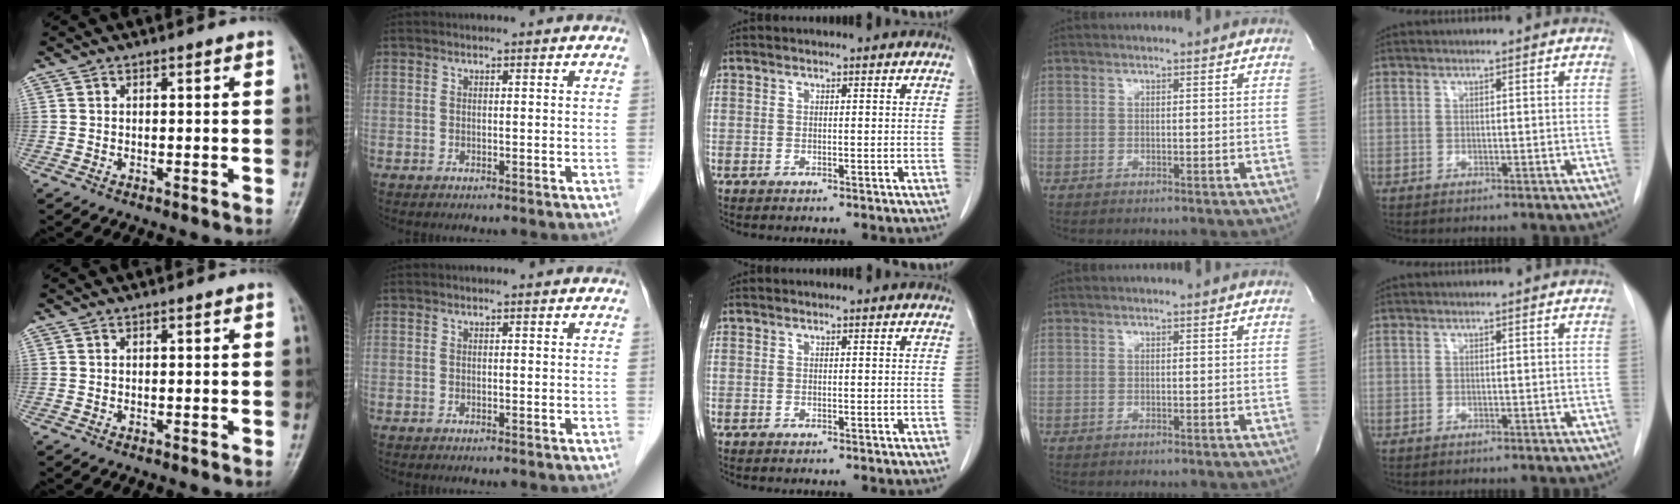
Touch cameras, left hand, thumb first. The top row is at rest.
{}